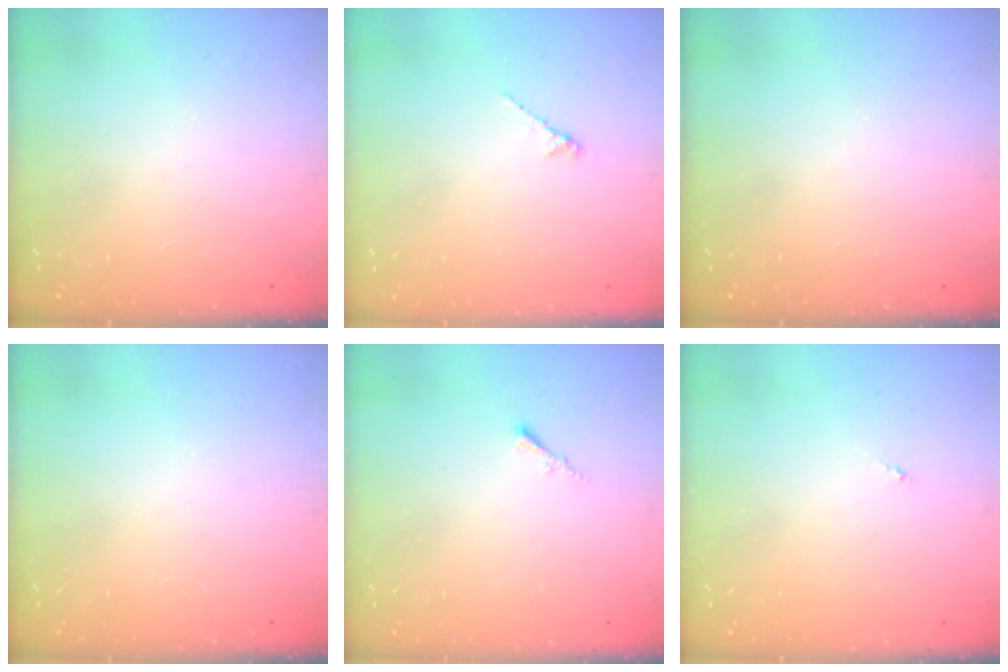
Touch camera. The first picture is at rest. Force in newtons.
{"total": 1.6, "press": 1.5, "slide": 0.5}
{"total": 0.0}
{"total": 0.0}
{"total": 0.5, "press": 0.4, "slide": 0.3}
{"total": 0.0}